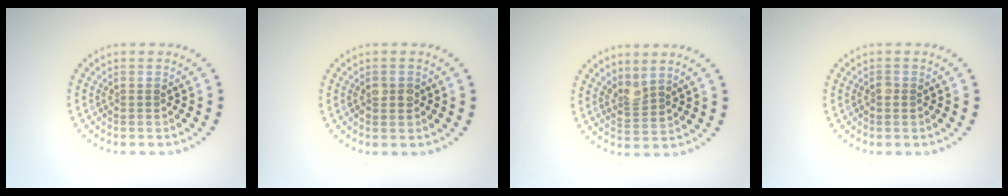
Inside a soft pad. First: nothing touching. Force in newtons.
{"total": 1.6, "press": 1.6, "slide": 0.3}
{"total": 2.0, "press": 1.5, "slide": 1.3}
{"total": 0.5, "press": 0.4, "slide": 0.3}